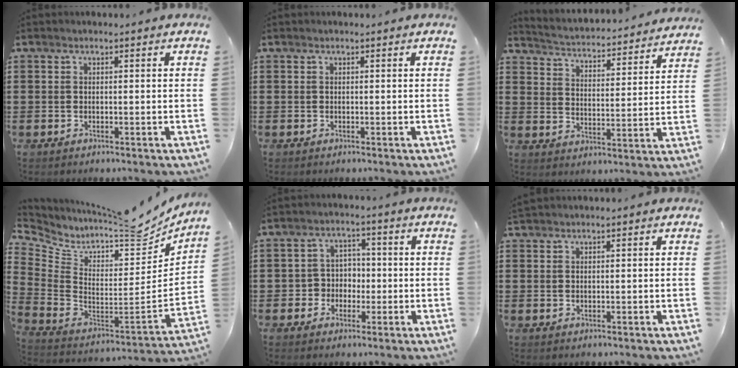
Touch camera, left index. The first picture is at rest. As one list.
[{"total": 0.0}, {"total": 2.9, "force": [2.9, -0.3, -0.1], "torque": [-0.020, -0.035, 0.039]}, {"total": 6.6, "force": [5.4, 2.1, 3.3], "torque": [-0.081, -0.057, 0.080]}, {"total": 4.0, "force": [-1.0, 3.7, 1.0], "torque": [-0.035, 0.010, -0.025]}, {"total": 0.8, "force": [0.8, 0.2, 0.1], "torque": [-0.005, 0.001, 0.015]}]